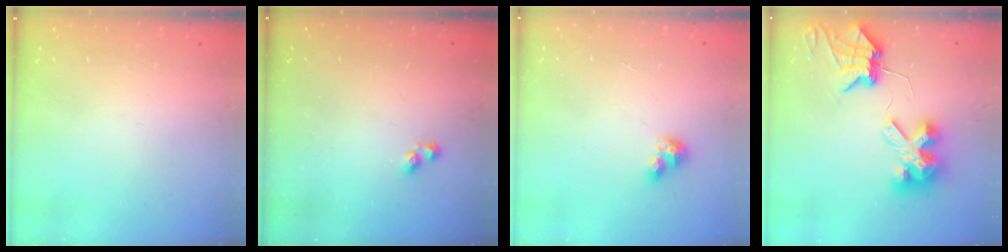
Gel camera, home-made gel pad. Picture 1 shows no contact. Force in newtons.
{"total": 2.9, "press": 2.9, "slide": 0.6}
{"total": 4.5, "press": 4.5, "slide": 0.4}
{"total": 8.5, "press": 8.5, "slide": 0.9}